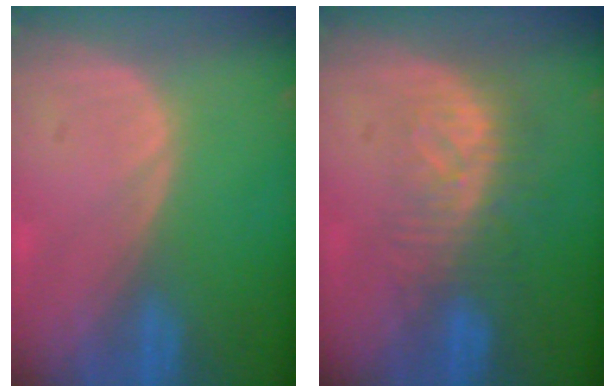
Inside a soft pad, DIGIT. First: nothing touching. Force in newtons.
{"total": 8.2, "press": 7.2, "slide": 3.9}